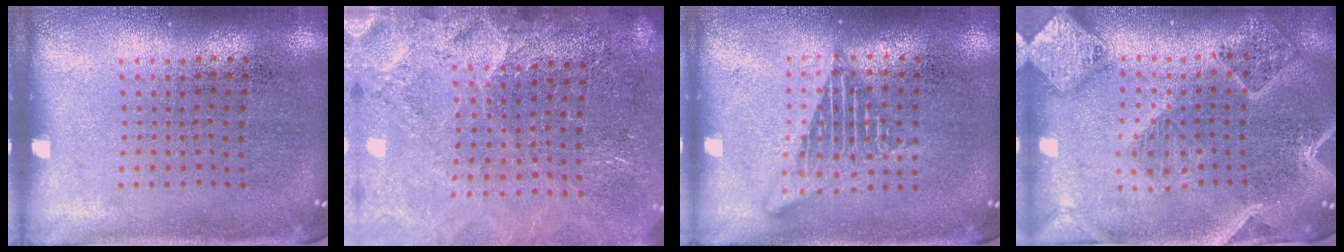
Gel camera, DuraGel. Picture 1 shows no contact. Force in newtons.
{"total": 3.4, "press": 3.0, "slide": 1.5}
{"total": 2.7, "press": 2.7, "slide": 0.3}
{"total": 2.9, "press": 2.5, "slide": 1.4}